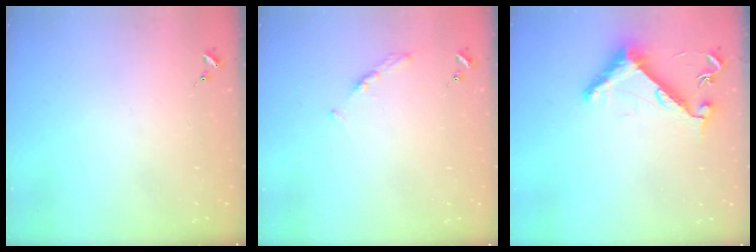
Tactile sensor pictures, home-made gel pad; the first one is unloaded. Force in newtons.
{"total": 3.7, "press": 3.6, "slide": 0.4}
{"total": 8.6, "press": 8.6, "slide": 0.7}